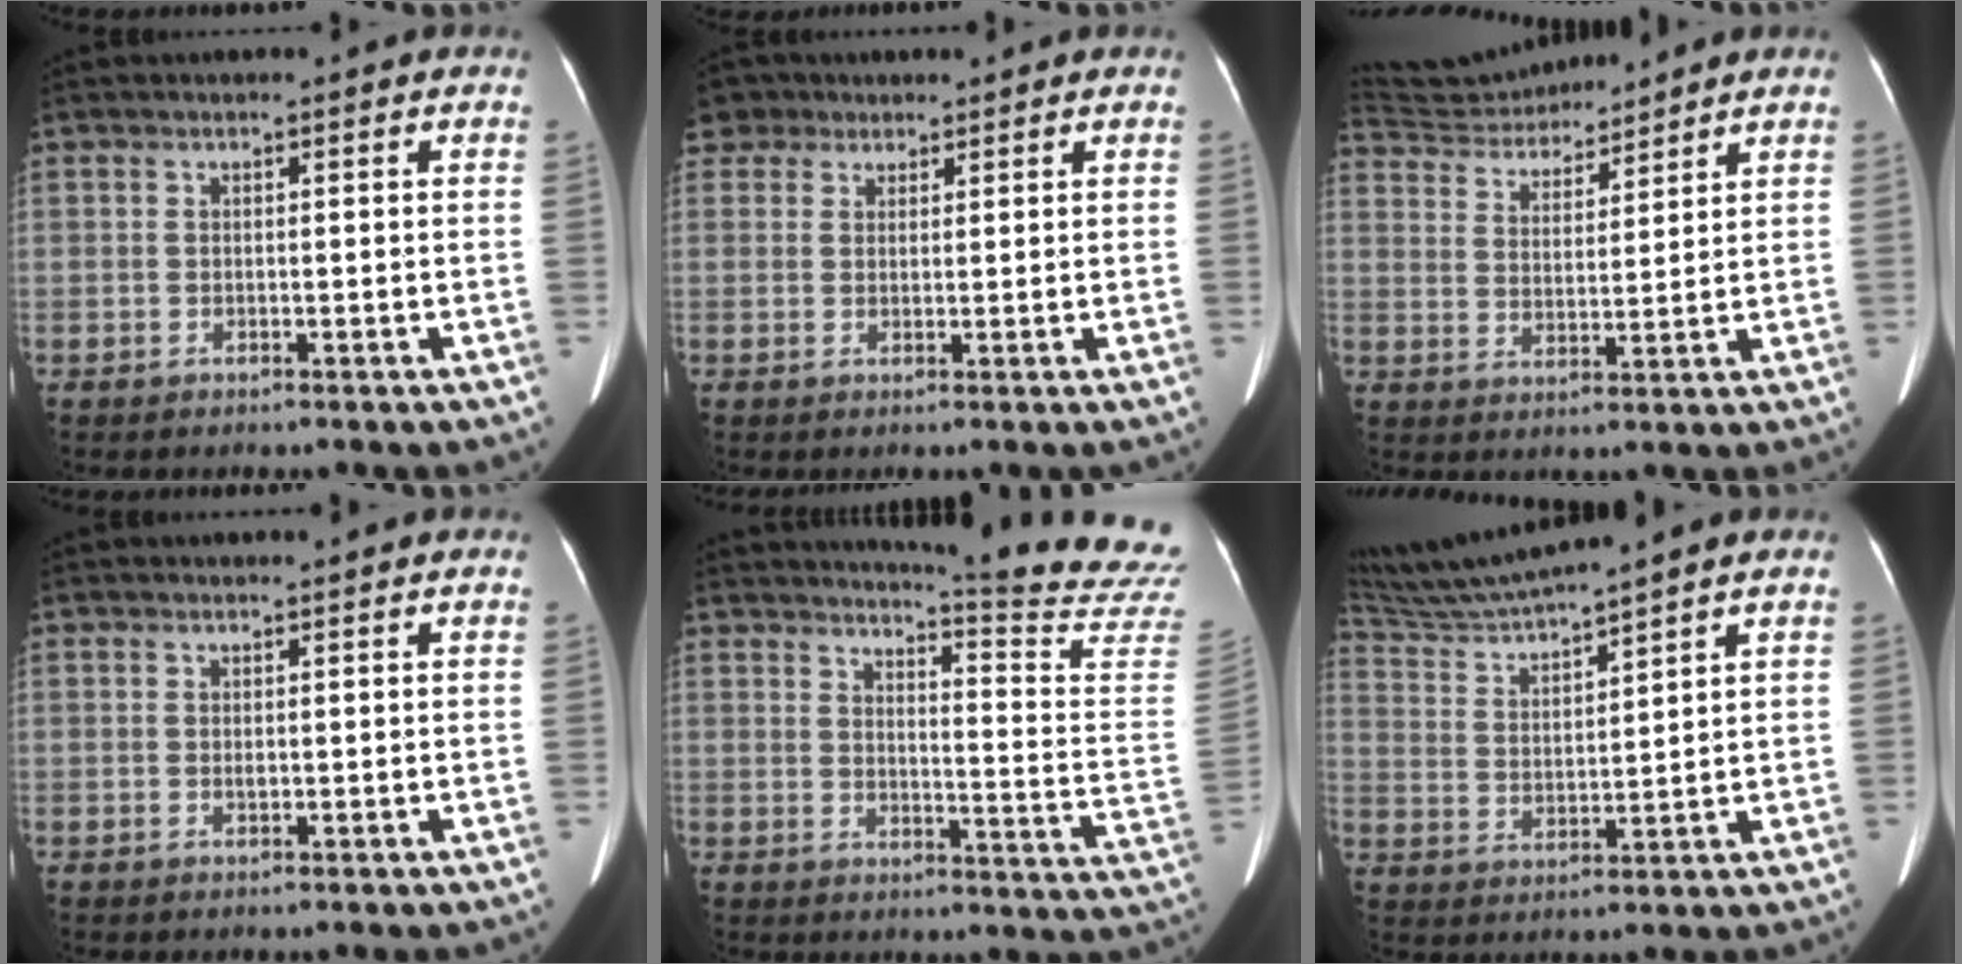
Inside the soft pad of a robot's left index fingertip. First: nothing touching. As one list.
[{"total": 3.7, "force": [2.4, 2.8, 0.0], "torque": [-0.001, 0.021, 0.043]}, {"total": 10.9, "force": [10.6, 1.7, 2.1], "torque": [-0.043, 0.024, 0.197]}, {"total": 0.7, "force": [0.4, 0.3, 0.5], "torque": [-0.014, 0.005, 0.006]}, {"total": 21.3, "force": [20.3, -1.4, 6.3], "torque": [-0.094, -0.152, 0.222]}, {"total": 8.9, "force": [8.4, -1.5, 2.6], "torque": [-0.066, 0.010, 0.175]}]